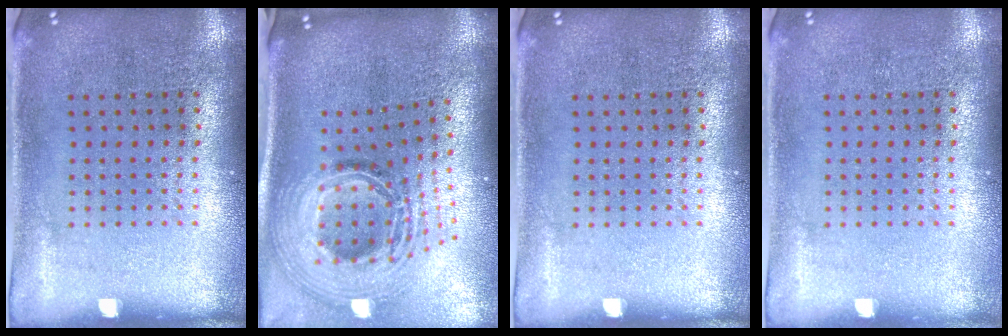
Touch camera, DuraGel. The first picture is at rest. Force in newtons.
{"total": 2.8, "press": 1.9, "slide": 2.1}
{"total": 0.0}
{"total": 0.0}